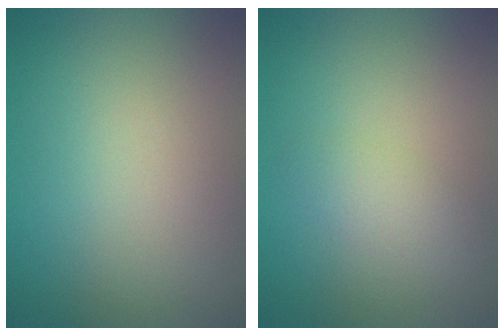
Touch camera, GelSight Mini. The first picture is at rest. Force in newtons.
{"total": 1.7, "press": 1.7, "slide": 0.1}